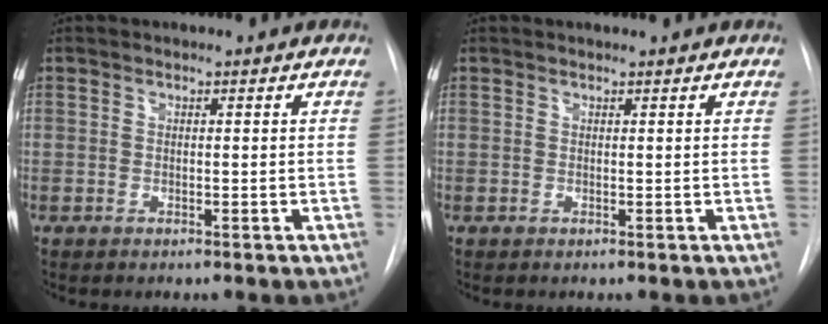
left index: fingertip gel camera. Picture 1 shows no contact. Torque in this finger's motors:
{"motor_torque": [0.11, 0.03, -0.07, 0.00]}